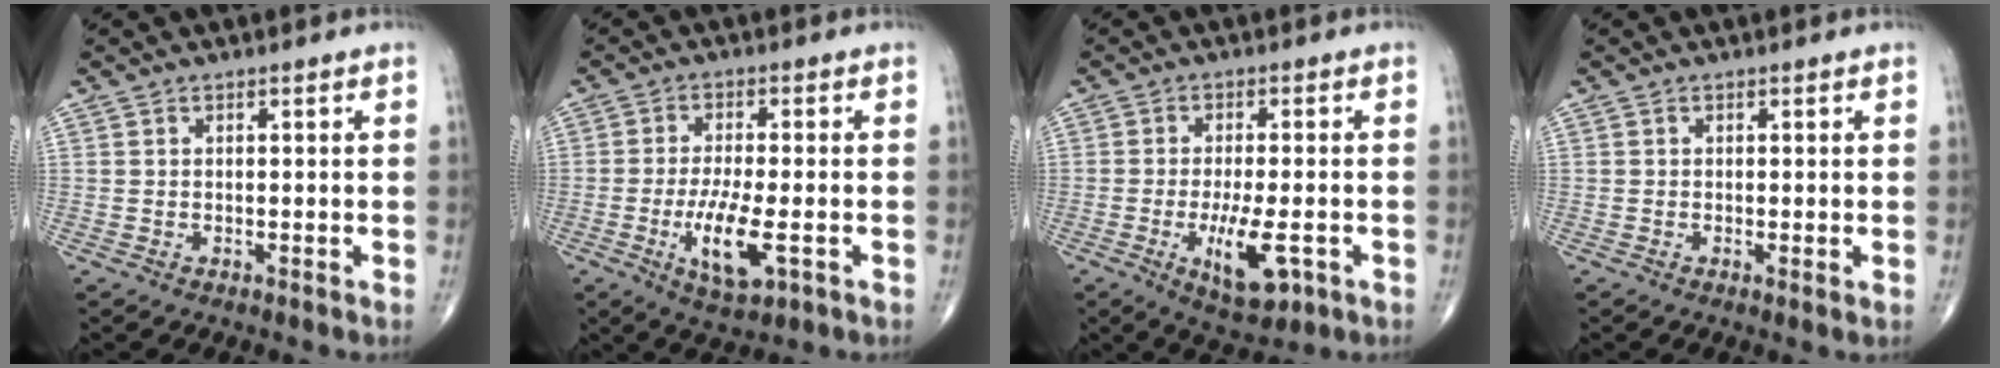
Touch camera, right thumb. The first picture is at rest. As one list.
[{"total": 9.2, "force": [-2.7, 2.9, 8.3], "torque": [-0.158, -0.007, -0.044]}, {"total": 9.3, "force": [-3.1, 3.3, 8.2], "torque": [-0.136, -0.009, -0.042]}, {"total": 0.8, "force": [-0.1, 0.1, 0.8], "torque": [-0.020, -0.004, -0.004]}]